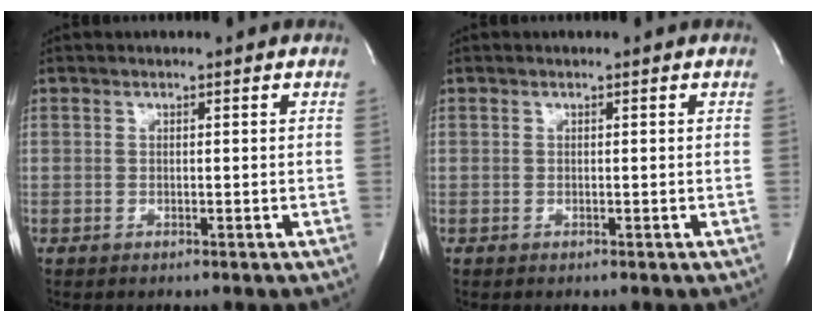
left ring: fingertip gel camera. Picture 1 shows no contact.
{"total": 0.0}